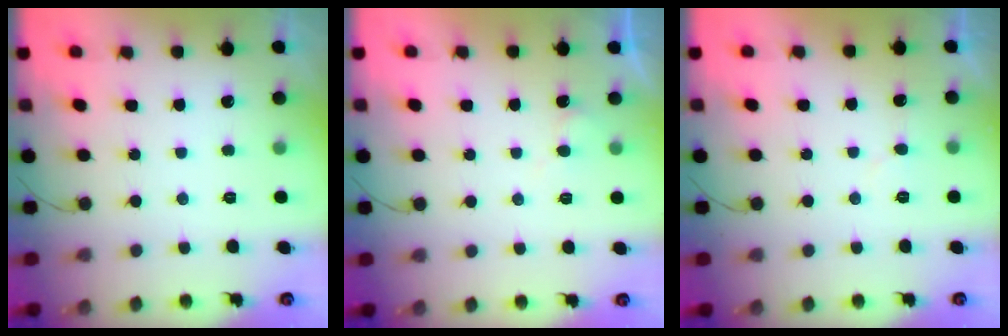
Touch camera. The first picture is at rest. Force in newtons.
{"total": 4.0, "press": 3.9, "slide": 0.4}
{"total": 3.0, "press": 3.0, "slide": 0.1}